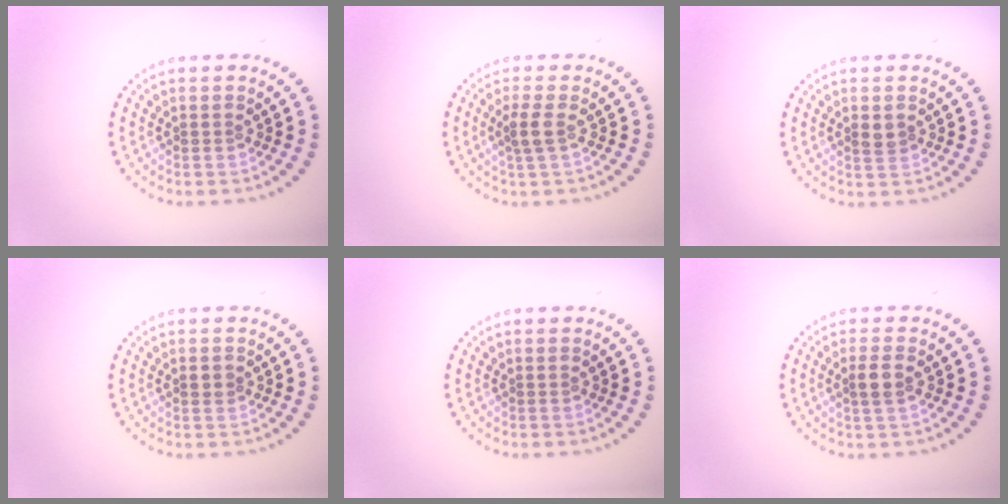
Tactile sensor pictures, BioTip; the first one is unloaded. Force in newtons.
{"total": 1.8, "press": 1.6, "slide": 0.9}
{"total": 1.3, "press": 1.3, "slide": 0.3}
{"total": 1.1, "press": 1.1, "slide": 0.2}
{"total": 0.0}
{"total": 1.9, "press": 1.7, "slide": 0.8}